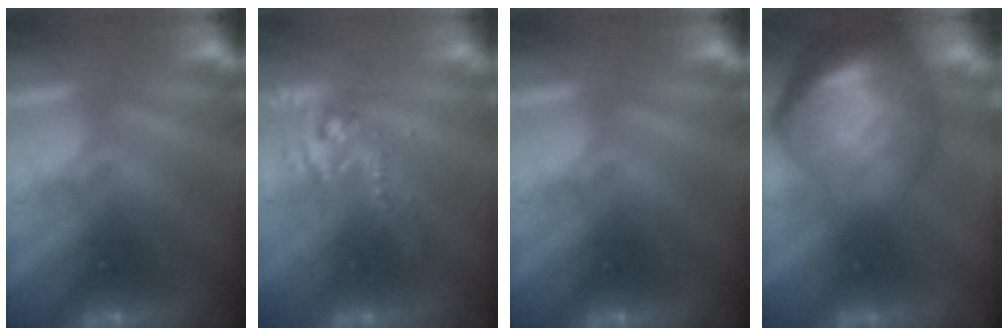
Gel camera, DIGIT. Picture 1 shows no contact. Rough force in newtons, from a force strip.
{"total": 2.6}
{"total": 0.0}
{"total": 8.2}